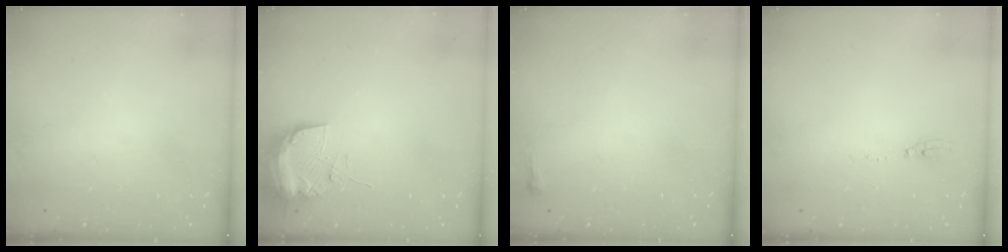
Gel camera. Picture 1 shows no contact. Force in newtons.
{"total": 10.4, "press": 10.4, "slide": 1.2}
{"total": 2.4, "press": 2.4, "slide": 0.6}
{"total": 4.8, "press": 4.8, "slide": 0.6}